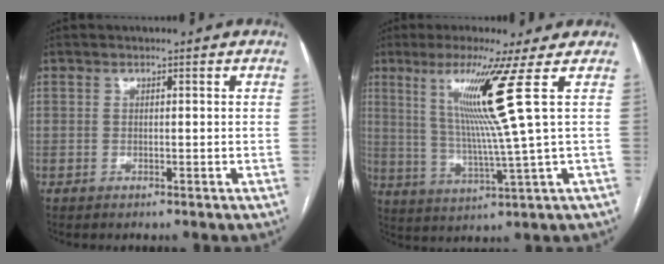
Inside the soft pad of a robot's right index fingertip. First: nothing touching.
{"total": 10.9, "force": [4.1, -3.5, 9.4], "torque": [-0.161, -0.012, 0.083]}